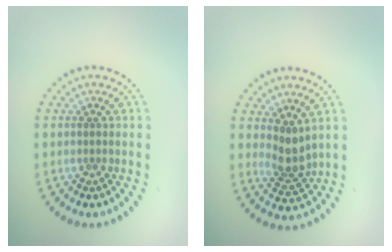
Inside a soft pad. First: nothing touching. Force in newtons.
{"total": 2.6, "press": 2.0, "slide": 1.7}